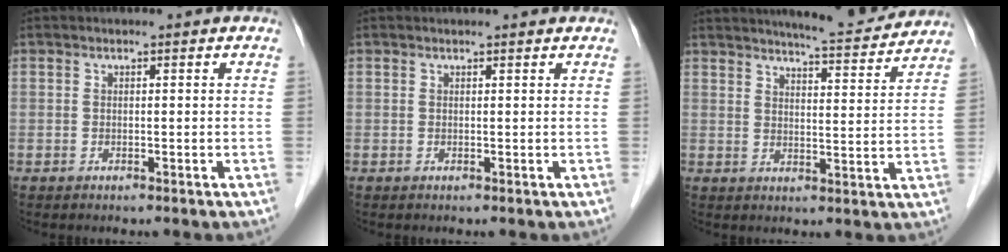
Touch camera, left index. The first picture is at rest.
{"total": 1.5, "force": [1.5, 0.1, 0.3], "torque": [-0.010, 0.008, 0.016]}
{"total": 10.3, "force": [9.9, 0.6, 3.0], "torque": [-0.045, -0.007, 0.125]}